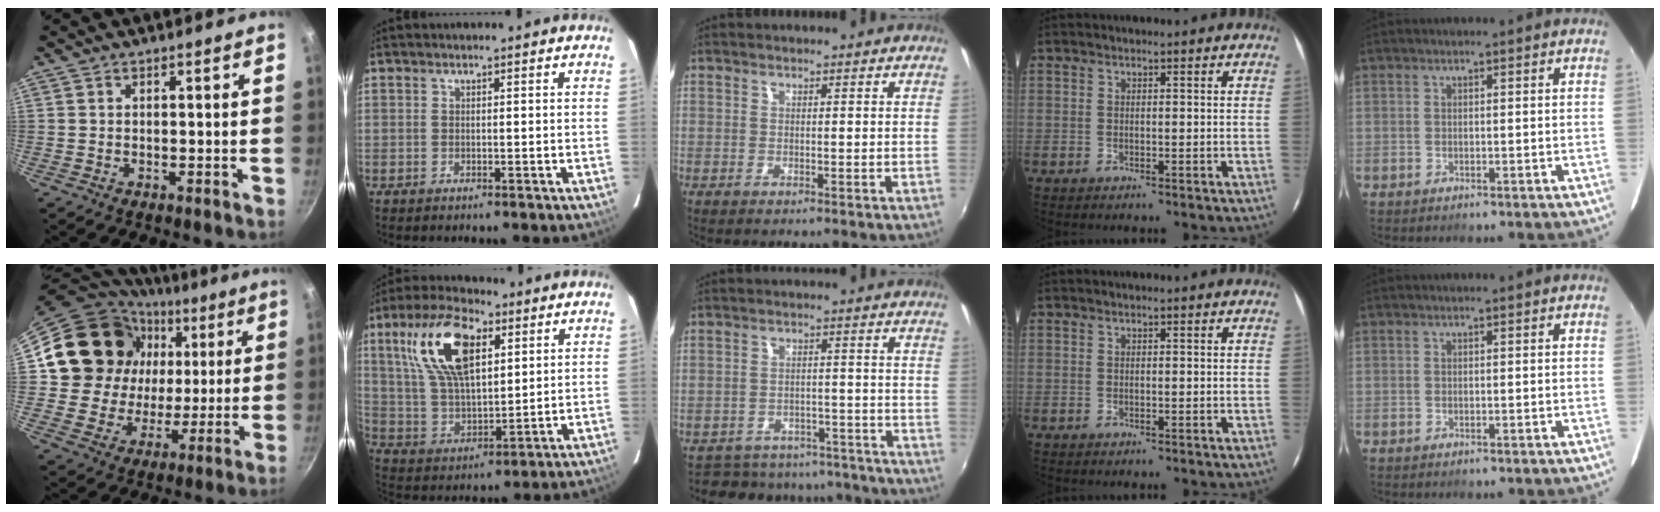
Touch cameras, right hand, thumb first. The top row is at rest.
{"thumb": {"total": 22.2, "force": [6.7, 18.8, 9.9], "torque": [-0.168, 0.006, 0.122]}, "index": {"total": 17.0, "force": [7.1, 7.8, 13.4], "torque": [-0.256, 0.022, 0.140]}, "middle": {"total": 14.3, "force": [-12.7, 5.7, 3.3], "torque": [-0.076, 0.024, -0.158]}}